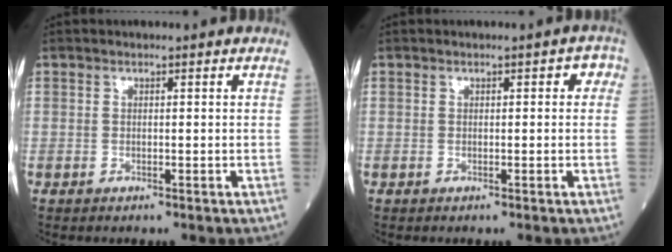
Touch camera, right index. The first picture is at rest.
{"total": 1.8, "force": [0.4, 1.1, 1.4], "torque": [-0.009, 0.019, 0.001]}